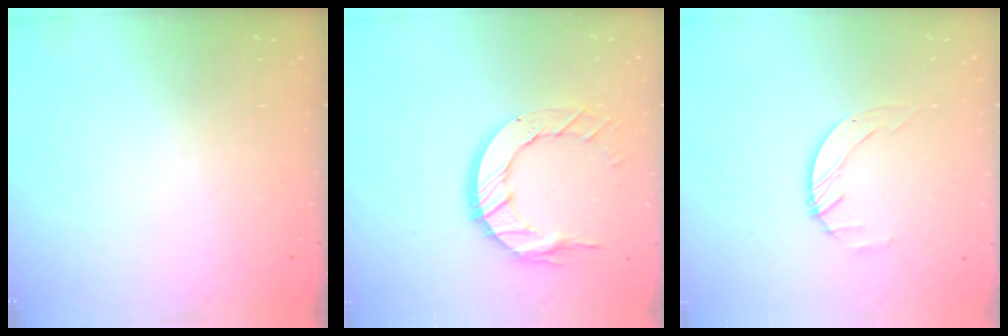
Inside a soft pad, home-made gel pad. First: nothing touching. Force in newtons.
{"total": 12.3, "press": 12.3, "slide": 1.2}
{"total": 1.4, "press": 1.4, "slide": 0.2}